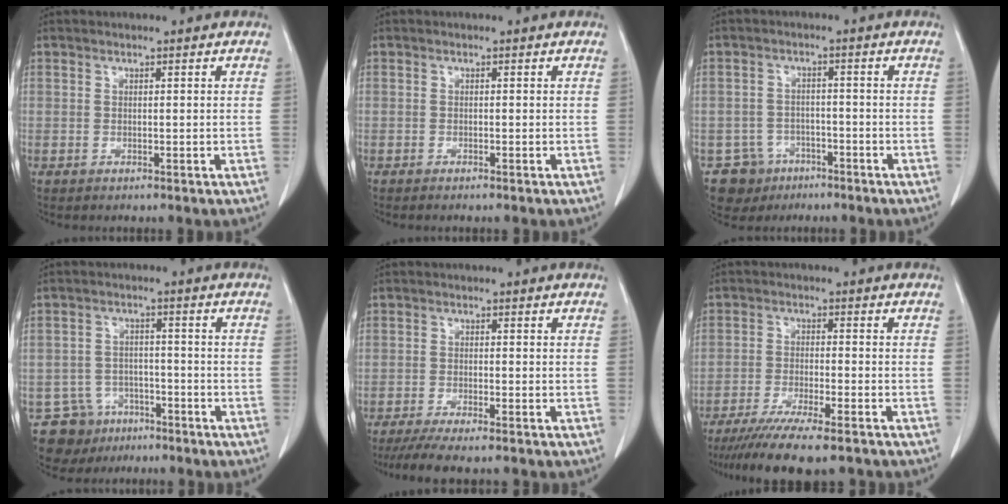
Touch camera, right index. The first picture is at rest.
{"total": 1.0, "force": [-0.9, 0.0, 0.6], "torque": [-0.013, -0.002, -0.010]}
{"total": 6.0, "force": [-3.7, 4.7, 0.0], "torque": [0.003, 0.010, -0.055]}
{"total": 7.3, "force": [-4.9, 5.4, 0.1], "torque": [0.001, 0.019, -0.075]}
{"total": 8.4, "force": [-7.1, 0.5, 4.5], "torque": [-0.064, -0.017, -0.110]}
{"total": 12.6, "force": [-10.3, 1.0, 7.2], "torque": [-0.112, -0.030, -0.162]}